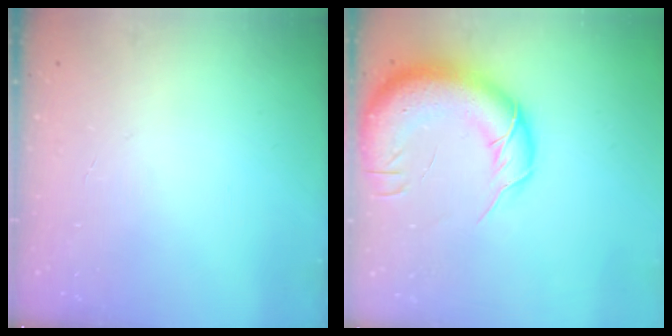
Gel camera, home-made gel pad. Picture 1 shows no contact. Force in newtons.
{"total": 19.3, "press": 18.7, "slide": 4.5}